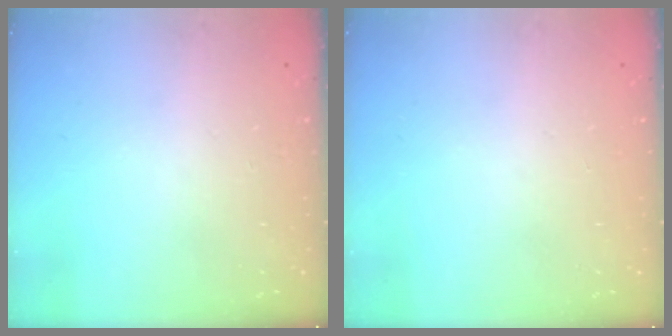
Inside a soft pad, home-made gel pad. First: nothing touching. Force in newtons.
{"total": 0.0}